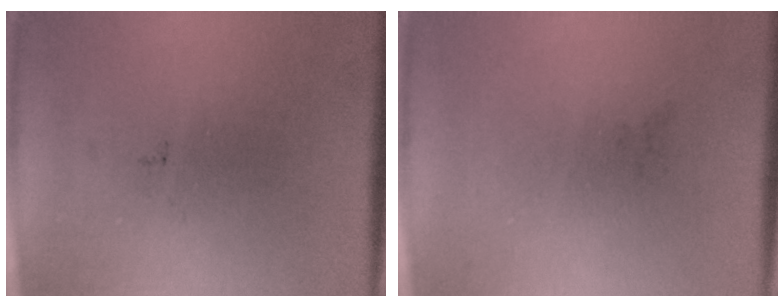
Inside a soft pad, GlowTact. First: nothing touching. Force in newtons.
{"total": 0.0}